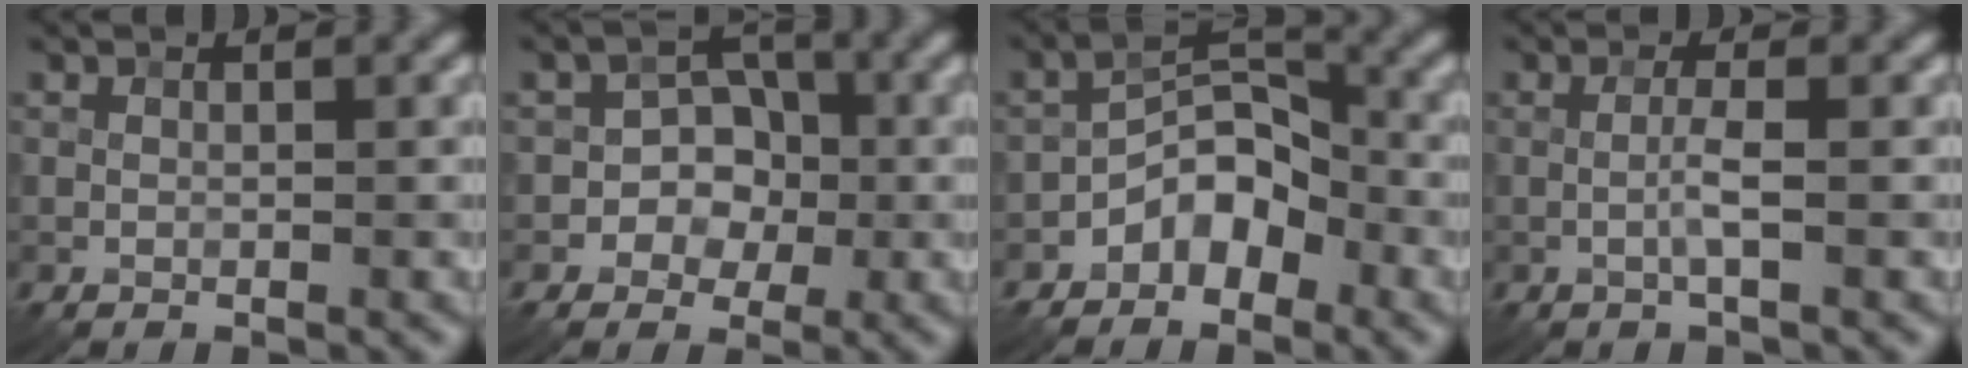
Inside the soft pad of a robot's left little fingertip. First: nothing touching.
{"total": 4.0, "force": [-1.0, 3.4, 1.7], "torque": [0.009, 0.005, -0.036]}
{"total": 4.3, "force": [-2.3, 2.5, 2.6], "torque": [-0.030, 0.017, -0.046]}
{"total": 1.5, "force": [-0.4, 0.0, 1.5], "torque": [-0.032, 0.003, -0.009]}